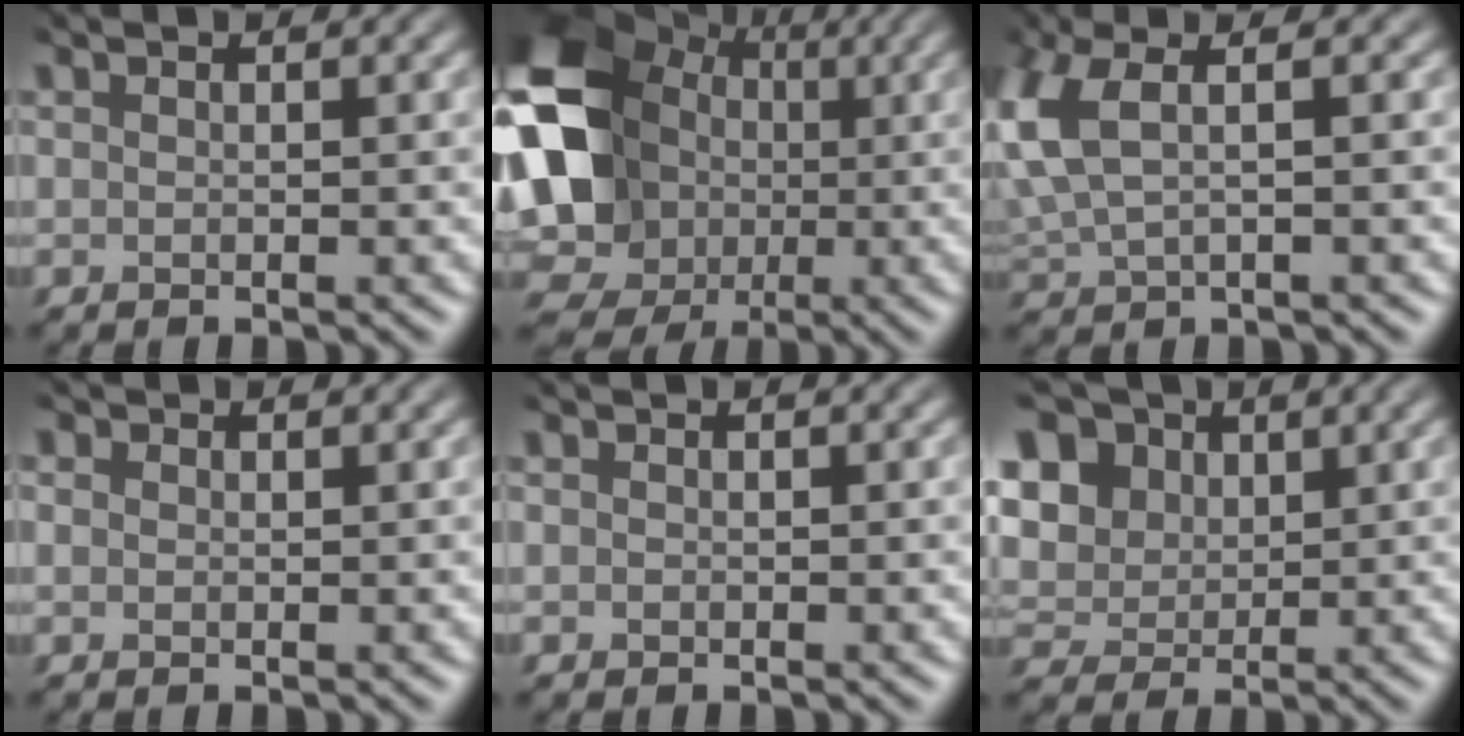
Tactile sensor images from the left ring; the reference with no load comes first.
{"total": 15.1, "force": [-0.1, 13.3, 7.3], "torque": [-0.162, -0.009, -0.011]}
{"total": 5.1, "force": [0.7, 2.3, 4.5], "torque": [-0.131, 0.011, 0.024]}
{"total": 0.6, "force": [-0.3, 0.3, -0.4], "torque": [-0.001, -0.003, 0.003]}
{"total": 0.6, "force": [-0.4, 0.0, -0.5], "torque": [-0.001, -0.001, 0.000]}
{"total": 8.0, "force": [3.2, 6.3, 3.7], "torque": [-0.105, 0.017, 0.052]}